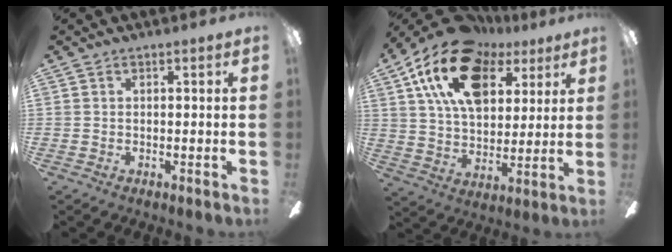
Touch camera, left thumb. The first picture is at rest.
{"total": 20.0, "force": [10.5, 12.1, 12.1], "torque": [-0.227, -0.032, 0.190]}